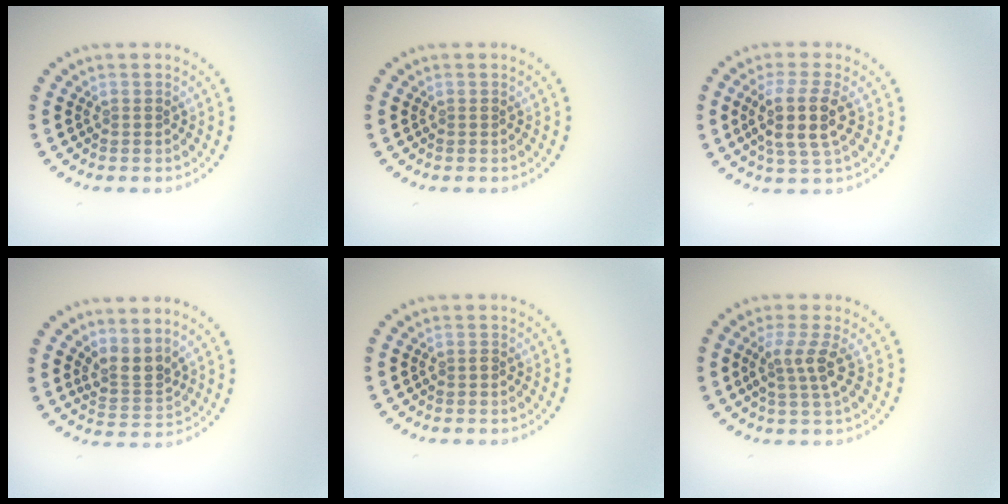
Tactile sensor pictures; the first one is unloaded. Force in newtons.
{"total": 0.0}
{"total": 3.8, "press": 3.3, "slide": 1.9}
{"total": 2.6, "press": 1.9, "slide": 1.7}
{"total": 0.7, "press": 0.7, "slide": 0.1}
{"total": 2.7, "press": 2.0, "slide": 1.8}